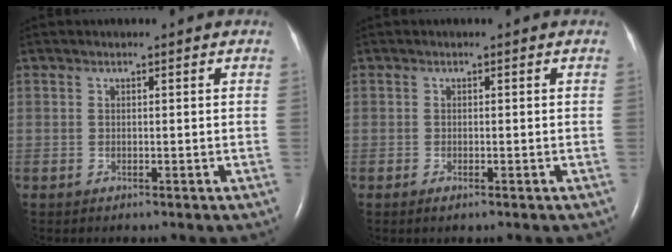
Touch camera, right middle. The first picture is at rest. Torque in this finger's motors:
{"motor_torque": [-0.31, -0.02, -0.06, 0.00]}